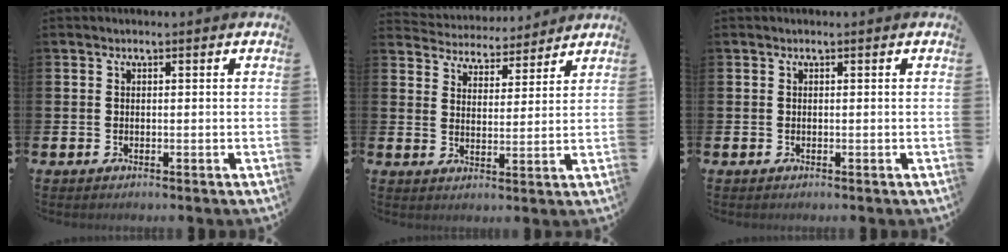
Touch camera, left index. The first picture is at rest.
{"total": 4.7, "force": [4.5, 1.2, -0.3], "torque": [-0.015, -0.036, 0.078]}
{"total": 0.0}